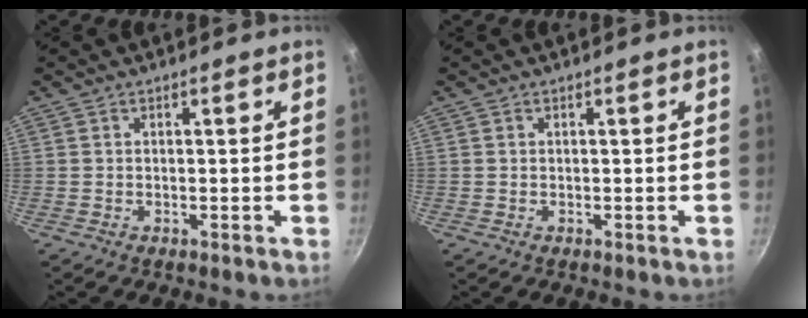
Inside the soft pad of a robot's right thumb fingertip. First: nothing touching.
{"total": 0.0}